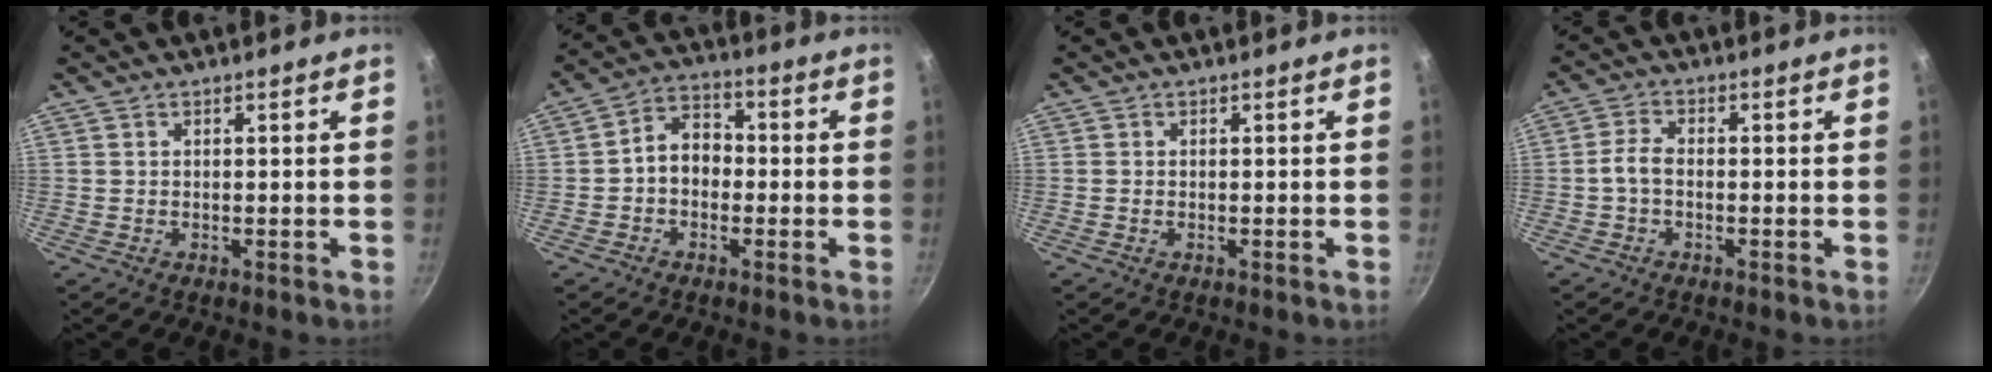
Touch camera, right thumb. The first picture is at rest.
{"total": 6.7, "force": [-1.1, 5.1, 4.2], "torque": [-0.036, 0.028, -0.033]}
{"total": 0.0}
{"total": 3.3, "force": [-0.9, 1.6, 2.7], "torque": [-0.065, 0.017, -0.026]}